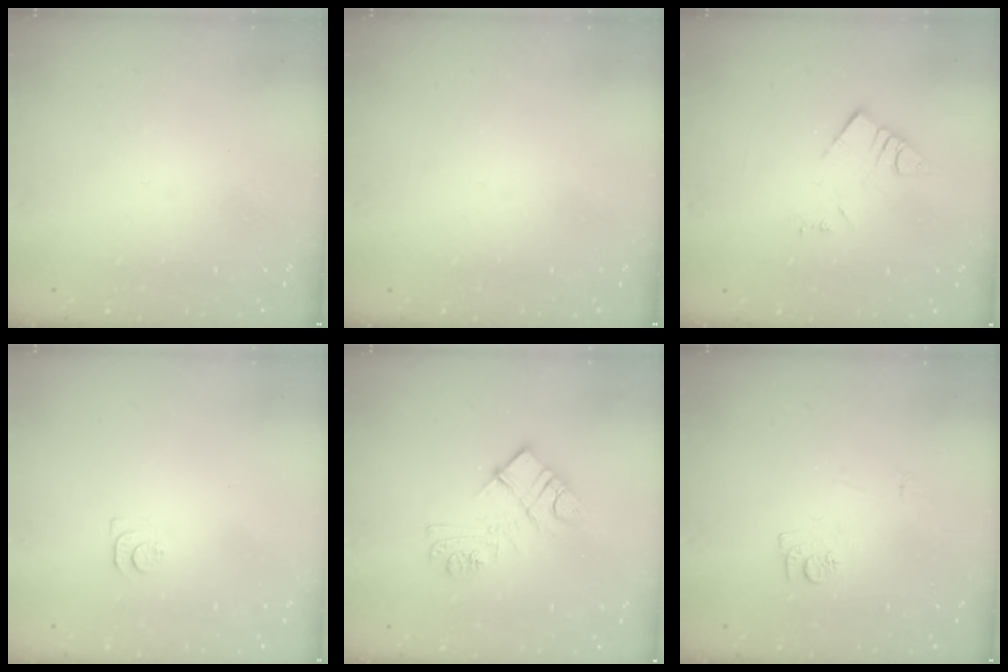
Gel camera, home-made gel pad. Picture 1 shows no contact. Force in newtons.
{"total": 0.0}
{"total": 5.0, "press": 5.0, "slide": 0.2}
{"total": 7.2, "press": 7.1, "slide": 0.8}
{"total": 11.1, "press": 11.1, "slide": 0.5}
{"total": 7.7, "press": 7.7, "slide": 0.8}